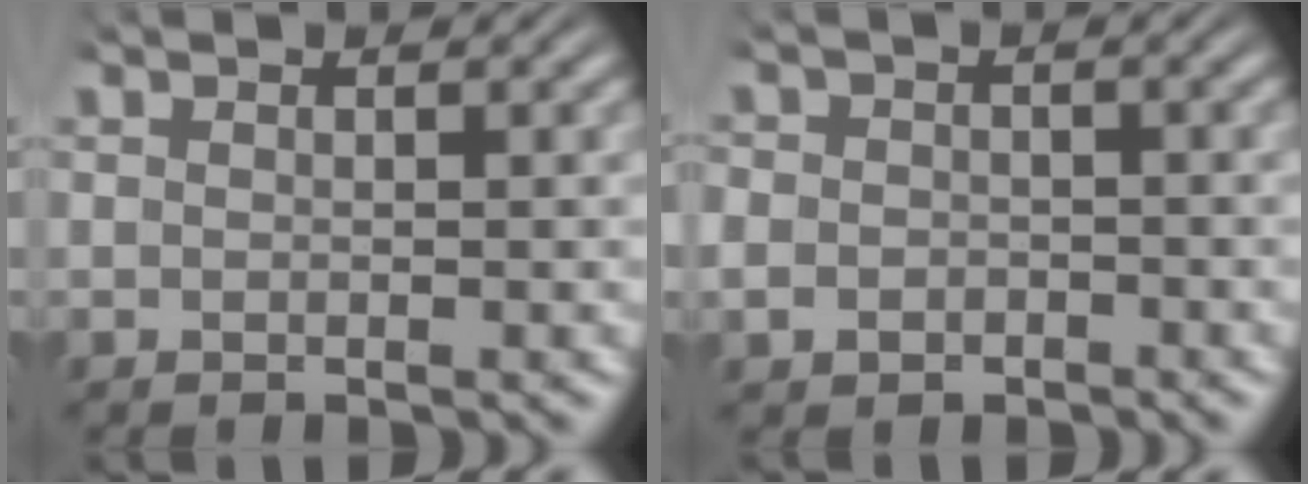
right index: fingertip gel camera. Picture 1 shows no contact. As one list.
[{"total": 3.0, "force": [-1.3, 2.6, 0.7], "torque": [-0.025, -0.013, -0.023]}]